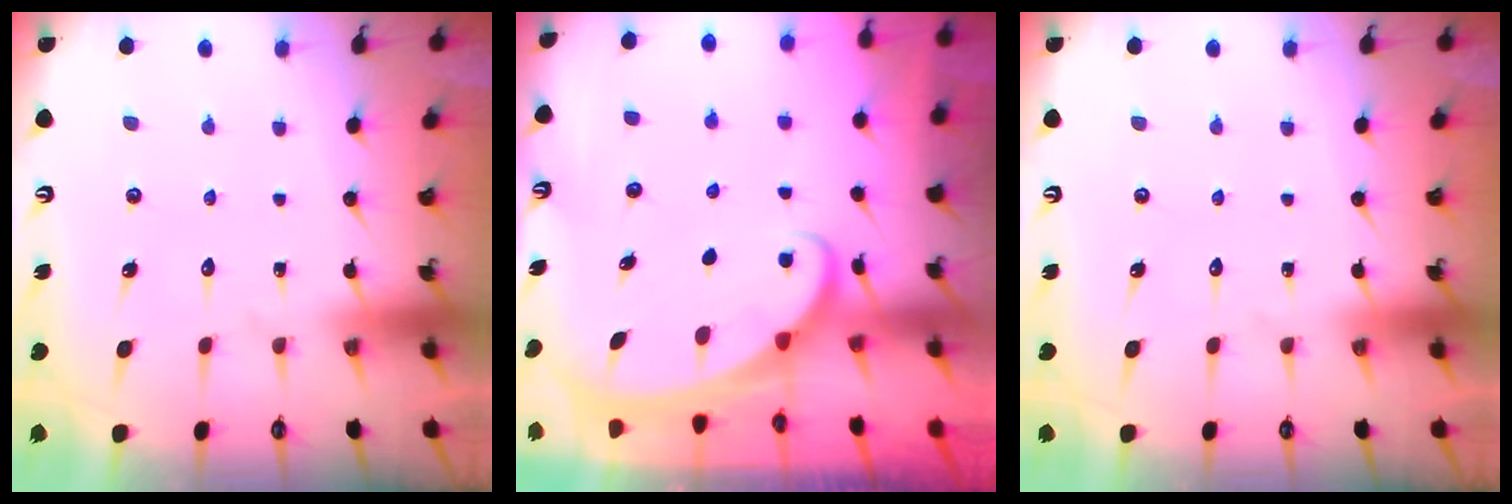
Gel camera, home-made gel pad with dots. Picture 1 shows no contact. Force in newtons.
{"total": 2.4, "press": 2.4, "slide": 0.3}
{"total": 0.0}